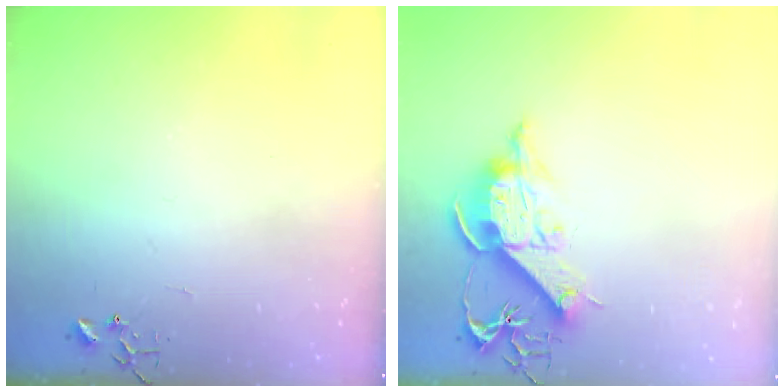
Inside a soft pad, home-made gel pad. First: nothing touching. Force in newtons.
{"total": 11.0, "press": 11.0, "slide": 1.4}